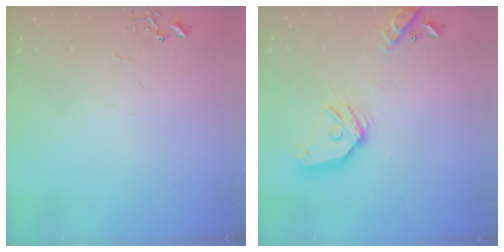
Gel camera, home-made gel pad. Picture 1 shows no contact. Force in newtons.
{"total": 16.2, "press": 16.0, "slide": 2.5}